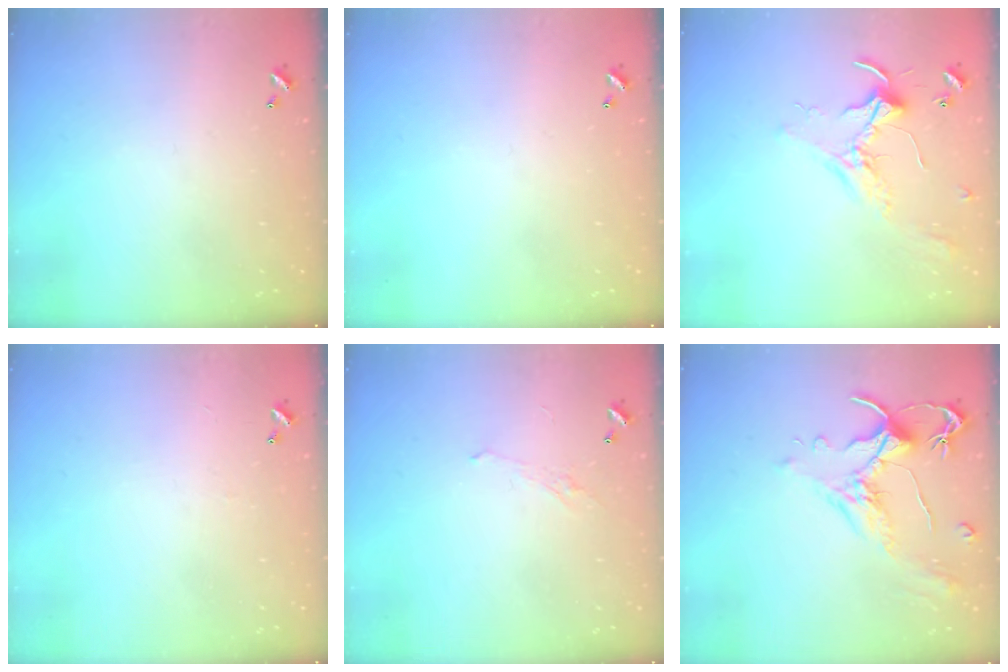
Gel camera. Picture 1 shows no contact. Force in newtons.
{"total": 0.0}
{"total": 2.3, "press": 2.3, "slide": 0.5}
{"total": 2.6, "press": 2.6, "slide": 0.4}
{"total": 1.1, "press": 0.8, "slide": 0.7}
{"total": 1.8, "press": 1.2, "slide": 1.3}